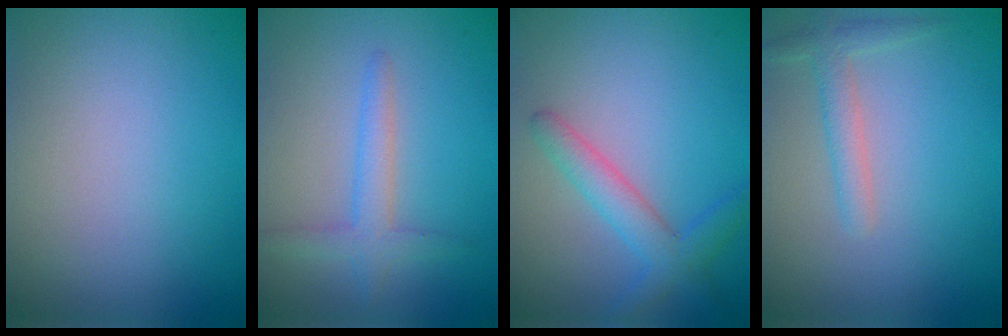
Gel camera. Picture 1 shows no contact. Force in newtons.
{"total": 2.4, "press": 2.4, "slide": 0.2}
{"total": 2.2, "press": 2.2, "slide": 0.2}
{"total": 2.0, "press": 2.0, "slide": 0.1}